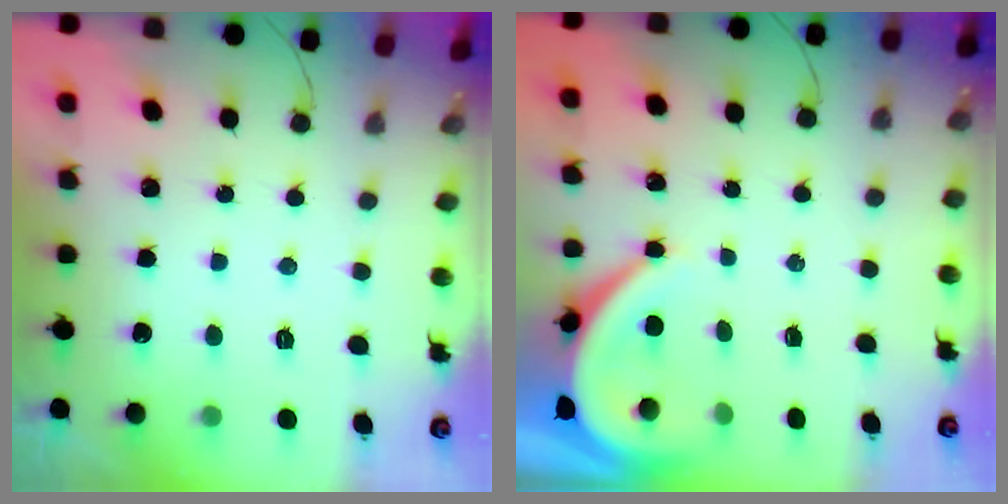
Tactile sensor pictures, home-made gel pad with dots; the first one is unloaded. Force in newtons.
{"total": 6.7, "press": 6.7, "slide": 0.7}